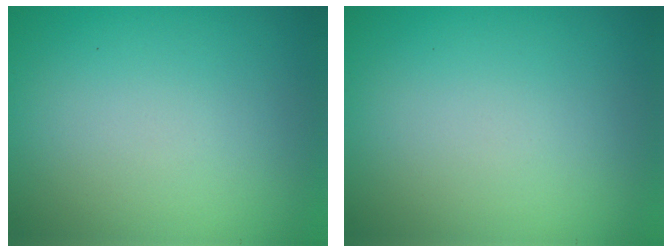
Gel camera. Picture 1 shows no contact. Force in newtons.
{"total": 0.0}